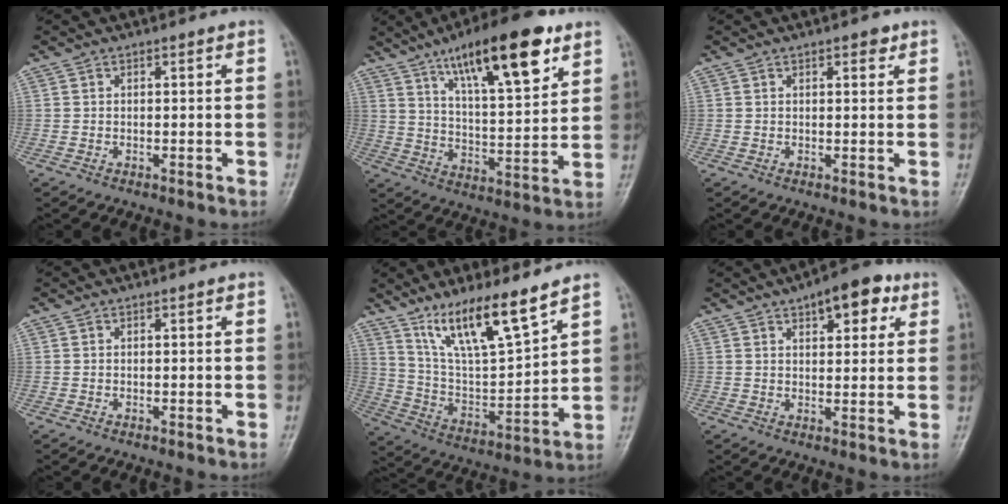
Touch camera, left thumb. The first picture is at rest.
{"total": 19.1, "force": [10.9, 5.5, 14.6], "torque": [-0.206, -0.046, 0.181]}
{"total": 2.0, "force": [1.2, 0.9, 1.3], "torque": [-0.012, -0.004, 0.015]}
{"total": 0.0}
{"total": 14.9, "force": [10.8, 2.7, 10.0], "torque": [-0.166, -0.062, 0.212]}
{"total": 9.4, "force": [4.8, 4.3, 6.8], "torque": [-0.062, -0.009, 0.061]}